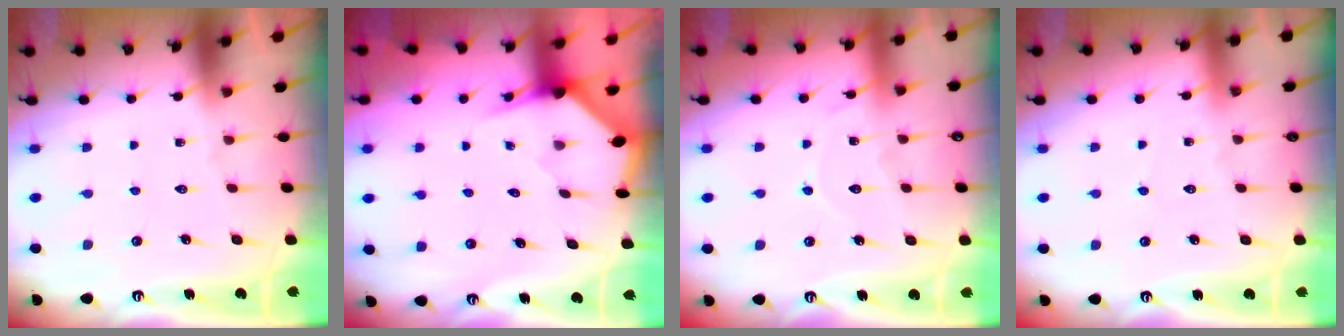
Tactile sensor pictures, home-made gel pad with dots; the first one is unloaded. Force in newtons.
{"total": 2.9, "press": 2.9, "slide": 0.2}
{"total": 7.3, "press": 7.3, "slide": 0.5}
{"total": 2.9, "press": 2.9, "slide": 0.4}